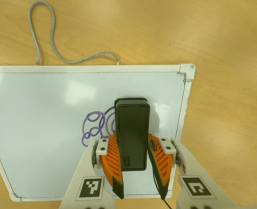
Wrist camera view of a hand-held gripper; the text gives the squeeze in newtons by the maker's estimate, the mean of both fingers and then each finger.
{"total": 12.5, "left": 12.9, "right": 12.1}